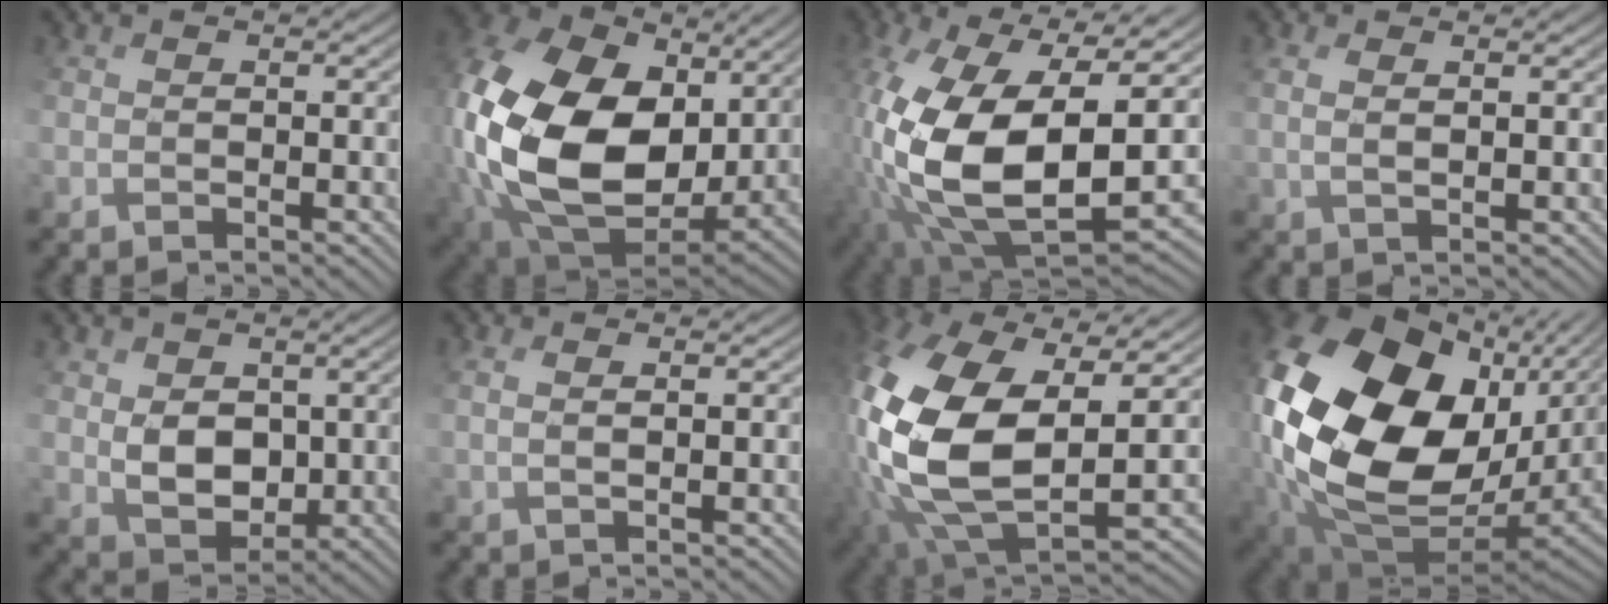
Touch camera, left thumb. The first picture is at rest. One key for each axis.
{"total": 21.8, "fx": 3.9, "fy": 15.9, "fz": 14.5, "tx": -0.390, "ty": -0.033, "tz": 0.123}
{"total": 18.9, "fx": -1.8, "fy": 9.8, "fz": 16.1, "tx": -0.356, "ty": -0.058, "tz": -0.005}
{"total": 1.9, "fx": 1.6, "fy": -0.6, "fz": 0.7, "tx": -0.016, "ty": 0.010, "tz": 0.033}
{"total": 5.2, "fx": 2.0, "fy": 3.8, "fz": 3.0, "tx": -0.073, "ty": 0.000, "tz": 0.037}
{"total": 1.6, "fx": 1.5, "fy": -0.7, "fz": 0.2, "tx": -0.007, "ty": 0.009, "tz": 0.030}
{"total": 18.3, "fx": 1.1, "fy": 10.4, "fz": 15.0, "tx": -0.379, "ty": -0.046, "tz": 0.052}
{"total": 22.8, "fx": 4.3, "fy": 15.9, "fz": 15.8, "tx": -0.372, "ty": -0.055, "tz": 0.119}